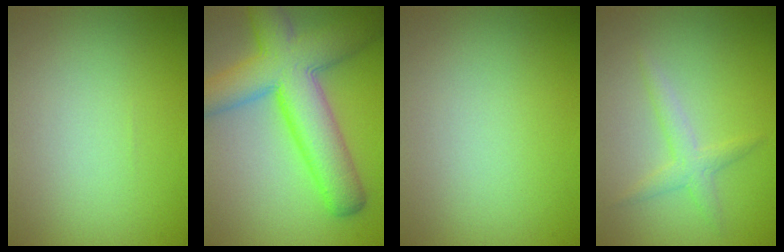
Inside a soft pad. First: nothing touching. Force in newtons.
{"total": 9.9, "press": 9.9, "slide": 0.4}
{"total": 0.0}
{"total": 1.9, "press": 1.9, "slide": 0.1}